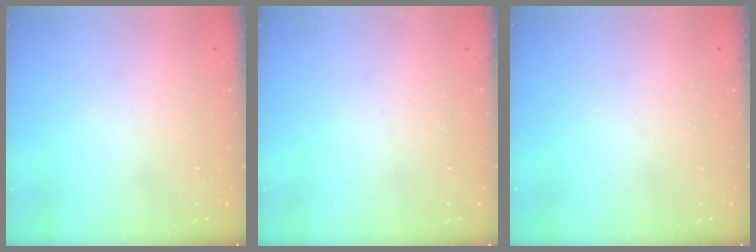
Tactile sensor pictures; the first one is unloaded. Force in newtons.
{"total": 0.0}
{"total": 0.0}